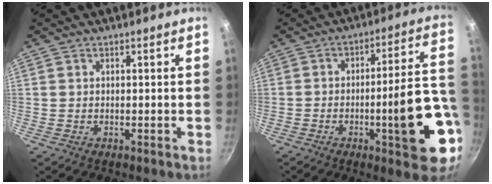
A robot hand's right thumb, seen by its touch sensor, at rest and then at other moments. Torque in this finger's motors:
{"motor_torque": [2.67, 2.20, 1.98, -0.79, 0.40]}